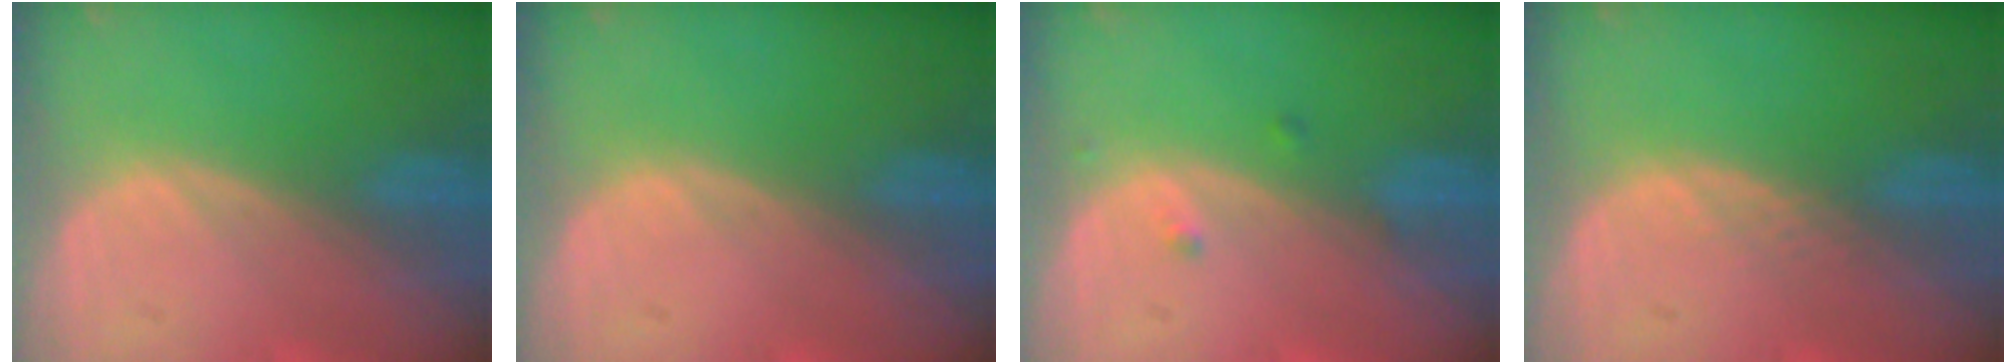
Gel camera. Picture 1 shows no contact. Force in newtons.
{"total": 0.0}
{"total": 1.1, "press": 1.1, "slide": 0.1}
{"total": 1.0, "press": 1.0, "slide": 0.1}